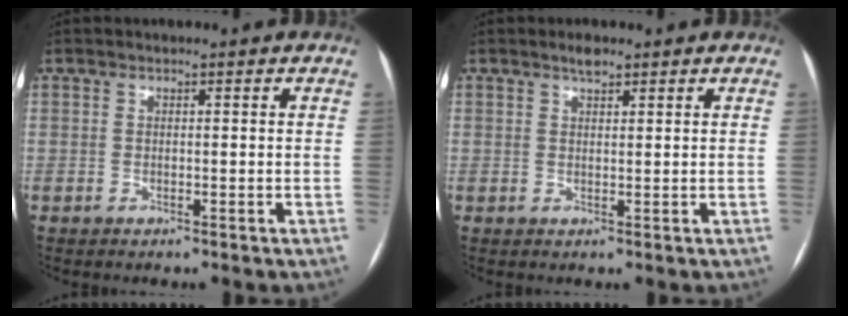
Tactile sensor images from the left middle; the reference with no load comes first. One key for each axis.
{"total": 1.8, "fx": 1.4, "fy": 0.5, "fz": 1.0, "tx": -0.019, "ty": 0.004, "tz": 0.025}